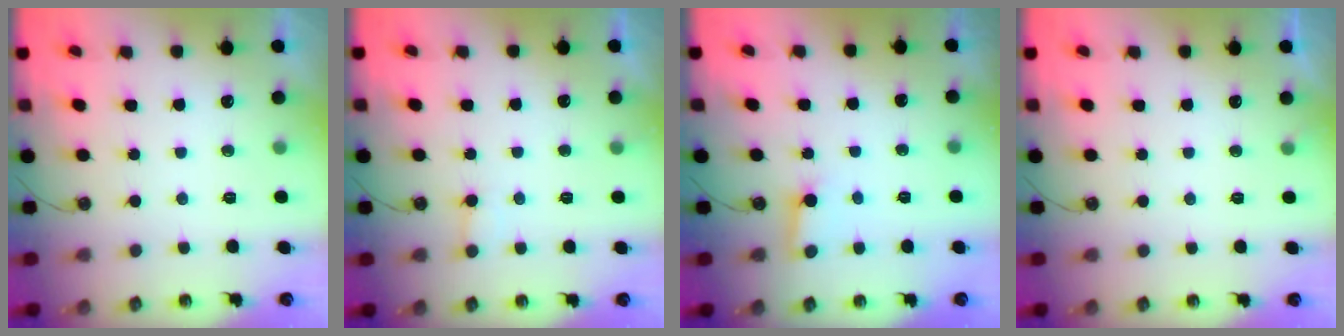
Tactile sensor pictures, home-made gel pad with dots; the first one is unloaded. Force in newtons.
{"total": 5.2, "press": 5.2, "slide": 0.6}
{"total": 2.8, "press": 2.8, "slide": 0.1}
{"total": 1.8, "press": 1.8, "slide": 0.1}